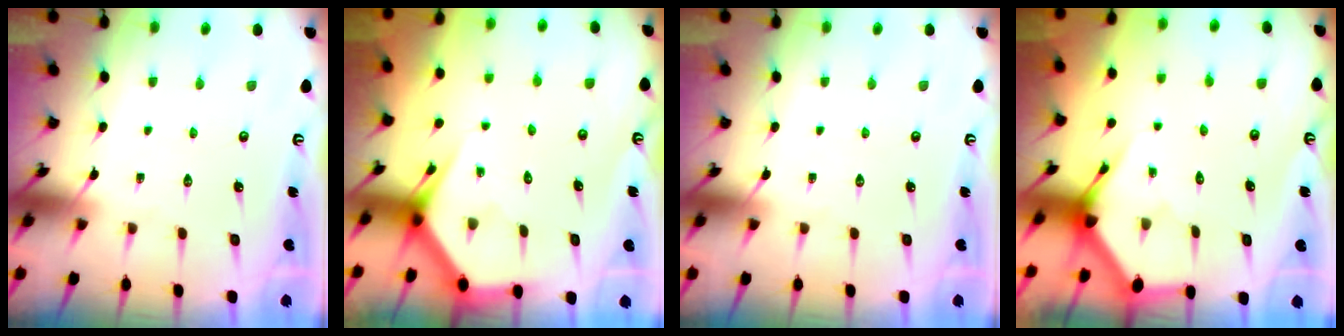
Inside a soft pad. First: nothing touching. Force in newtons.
{"total": 3.3, "press": 3.3, "slide": 0.2}
{"total": 0.0}
{"total": 3.6, "press": 3.6, "slide": 0.2}